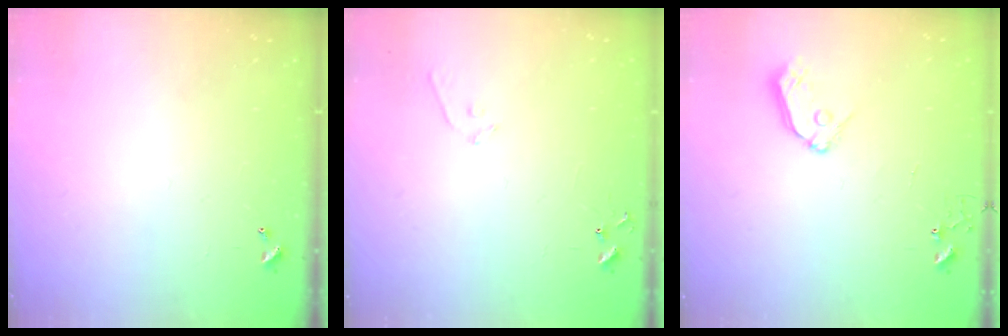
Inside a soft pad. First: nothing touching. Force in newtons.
{"total": 5.3, "press": 5.3, "slide": 0.4}
{"total": 8.4, "press": 8.4, "slide": 0.8}